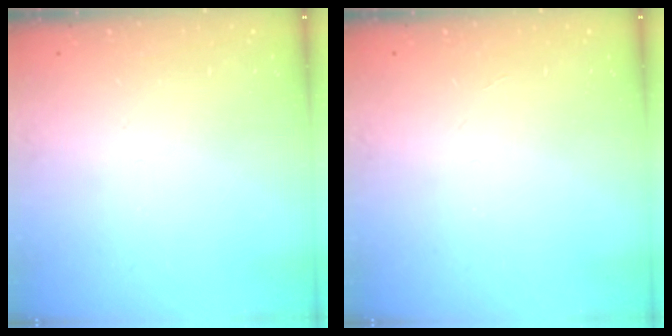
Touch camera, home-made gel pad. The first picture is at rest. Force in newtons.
{"total": 0.0}